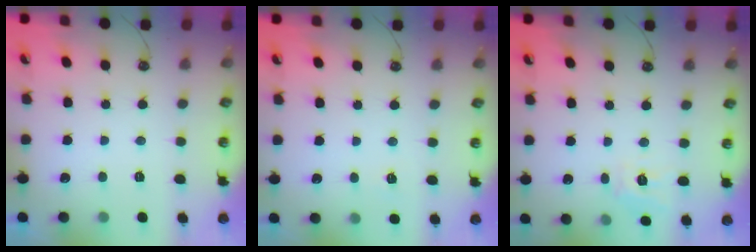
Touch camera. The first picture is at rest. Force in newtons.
{"total": 2.6, "press": 2.6, "slide": 0.3}
{"total": 5.5, "press": 5.5, "slide": 0.2}